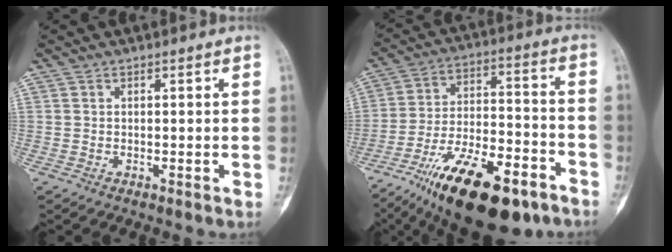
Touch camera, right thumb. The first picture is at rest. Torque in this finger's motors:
{"motor_torque": [1.78, -0.15, 1.92, -0.83, 0.10]}